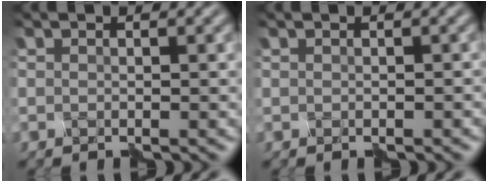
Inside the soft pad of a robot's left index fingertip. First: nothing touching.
{"total": 0.0}